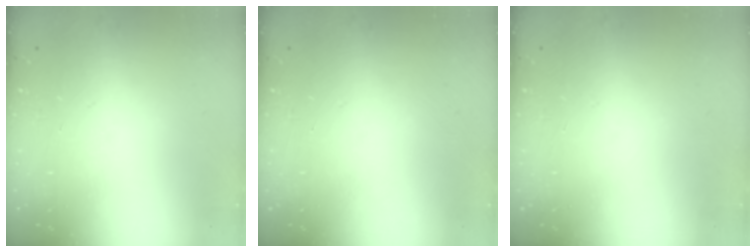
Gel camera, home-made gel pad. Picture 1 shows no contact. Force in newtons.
{"total": 0.0}
{"total": 0.0}